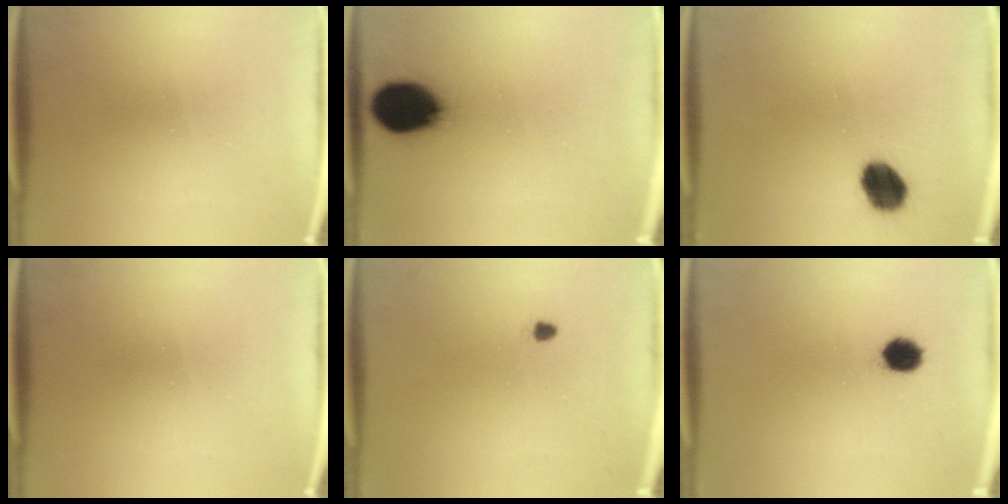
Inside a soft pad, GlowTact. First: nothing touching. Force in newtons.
{"total": 15.2}
{"total": 7.7}
{"total": 0.0}
{"total": 0.8}
{"total": 4.1}